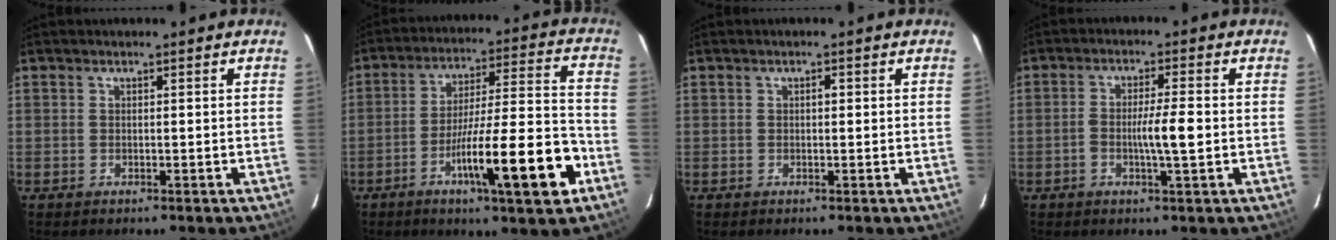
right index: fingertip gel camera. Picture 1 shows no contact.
{"total": 16.6, "force": [-7.2, 0.8, 15.0], "torque": [-0.238, -0.002, -0.111]}
{"total": 0.7, "force": [0.1, 0.3, 0.6], "torque": [-0.009, 0.003, 0.000]}
{"total": 5.1, "force": [-0.9, 0.2, 5.0], "torque": [-0.089, 0.001, -0.015]}